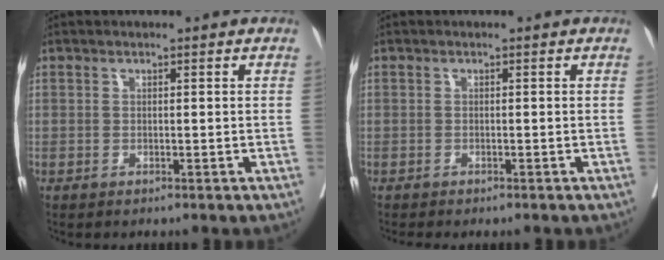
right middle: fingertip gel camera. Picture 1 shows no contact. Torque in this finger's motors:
{"motor_torque": [0.37, -0.32, 0.03, 0.01]}